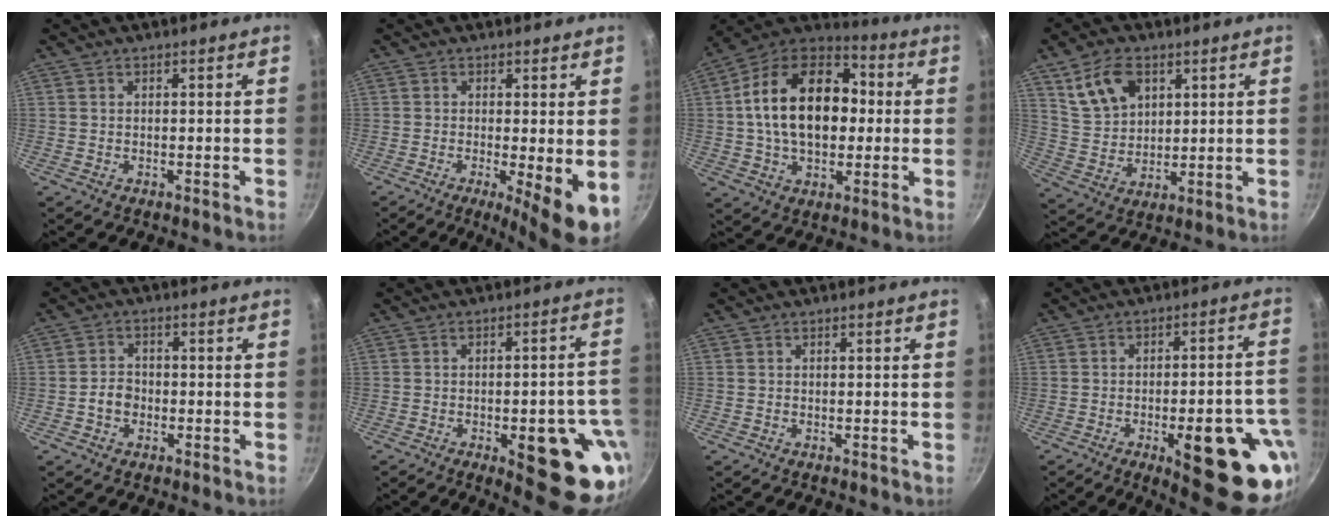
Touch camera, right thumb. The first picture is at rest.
{"total": 7.4, "force": [-1.2, 1.4, 7.1], "torque": [-0.102, -0.012, -0.012]}
{"total": 22.0, "force": [1.4, 14.7, 16.3], "torque": [-0.245, 0.035, 0.010]}
{"total": 10.8, "force": [5.0, 7.0, 6.4], "torque": [-0.097, -0.017, 0.106]}
{"total": 3.6, "force": [-1.2, 2.8, 1.8], "torque": [-0.017, 0.017, -0.024]}
{"total": 17.9, "force": [-6.3, 6.7, 15.4], "torque": [-0.127, 0.018, -0.073]}
{"total": 0.0}
{"total": 21.4, "force": [-8.3, 7.4, 18.3], "torque": [-0.170, 0.022, -0.101]}